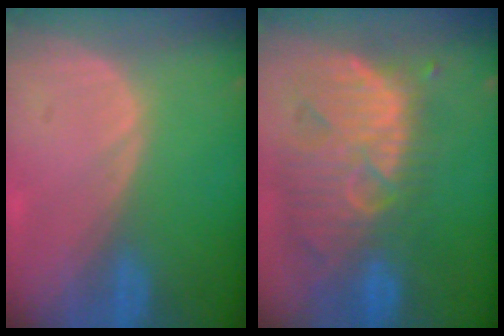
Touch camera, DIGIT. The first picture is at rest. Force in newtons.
{"total": 12.4, "press": 11.0, "slide": 5.7}